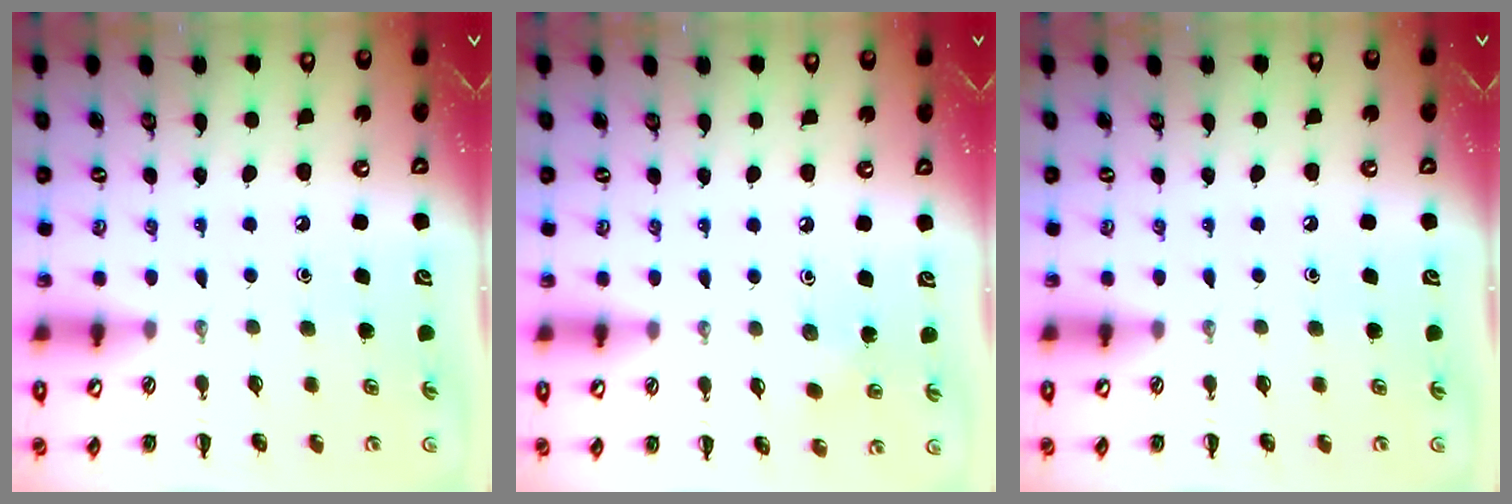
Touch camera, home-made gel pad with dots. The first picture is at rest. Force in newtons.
{"total": 2.6, "press": 2.5, "slide": 0.8}
{"total": 0.0}